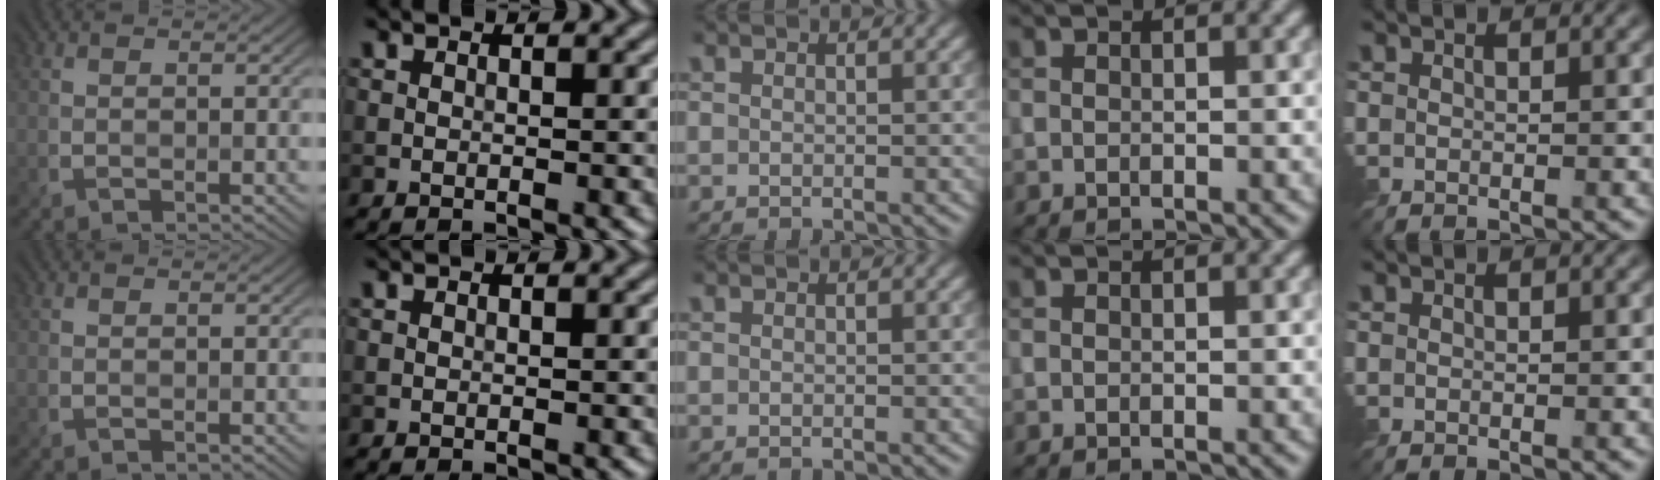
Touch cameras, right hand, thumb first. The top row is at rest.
{}